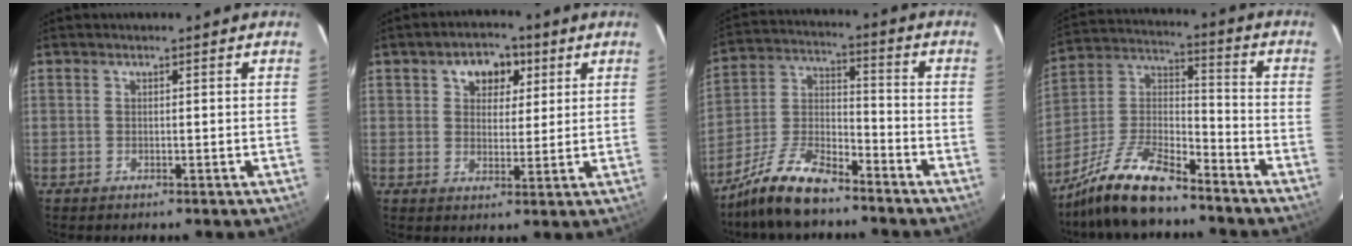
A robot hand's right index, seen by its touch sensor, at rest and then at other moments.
{"total": 6.9, "force": [3.1, 4.9, 3.7], "torque": [-0.056, 0.019, 0.049]}
{"total": 13.3, "force": [-10.1, 4.4, 7.4], "torque": [-0.166, 0.008, -0.193]}
{"total": 15.3, "force": [-11.7, 4.4, 8.9], "torque": [-0.193, 0.008, -0.221]}